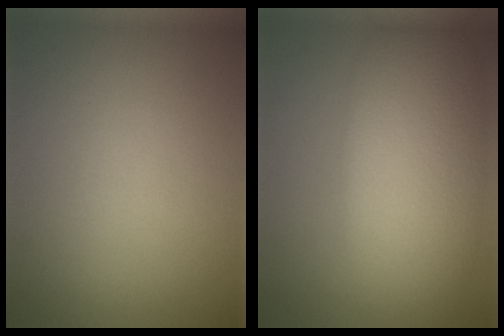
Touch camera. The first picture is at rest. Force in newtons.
{"total": 9.6, "press": 9.6, "slide": 0.3}